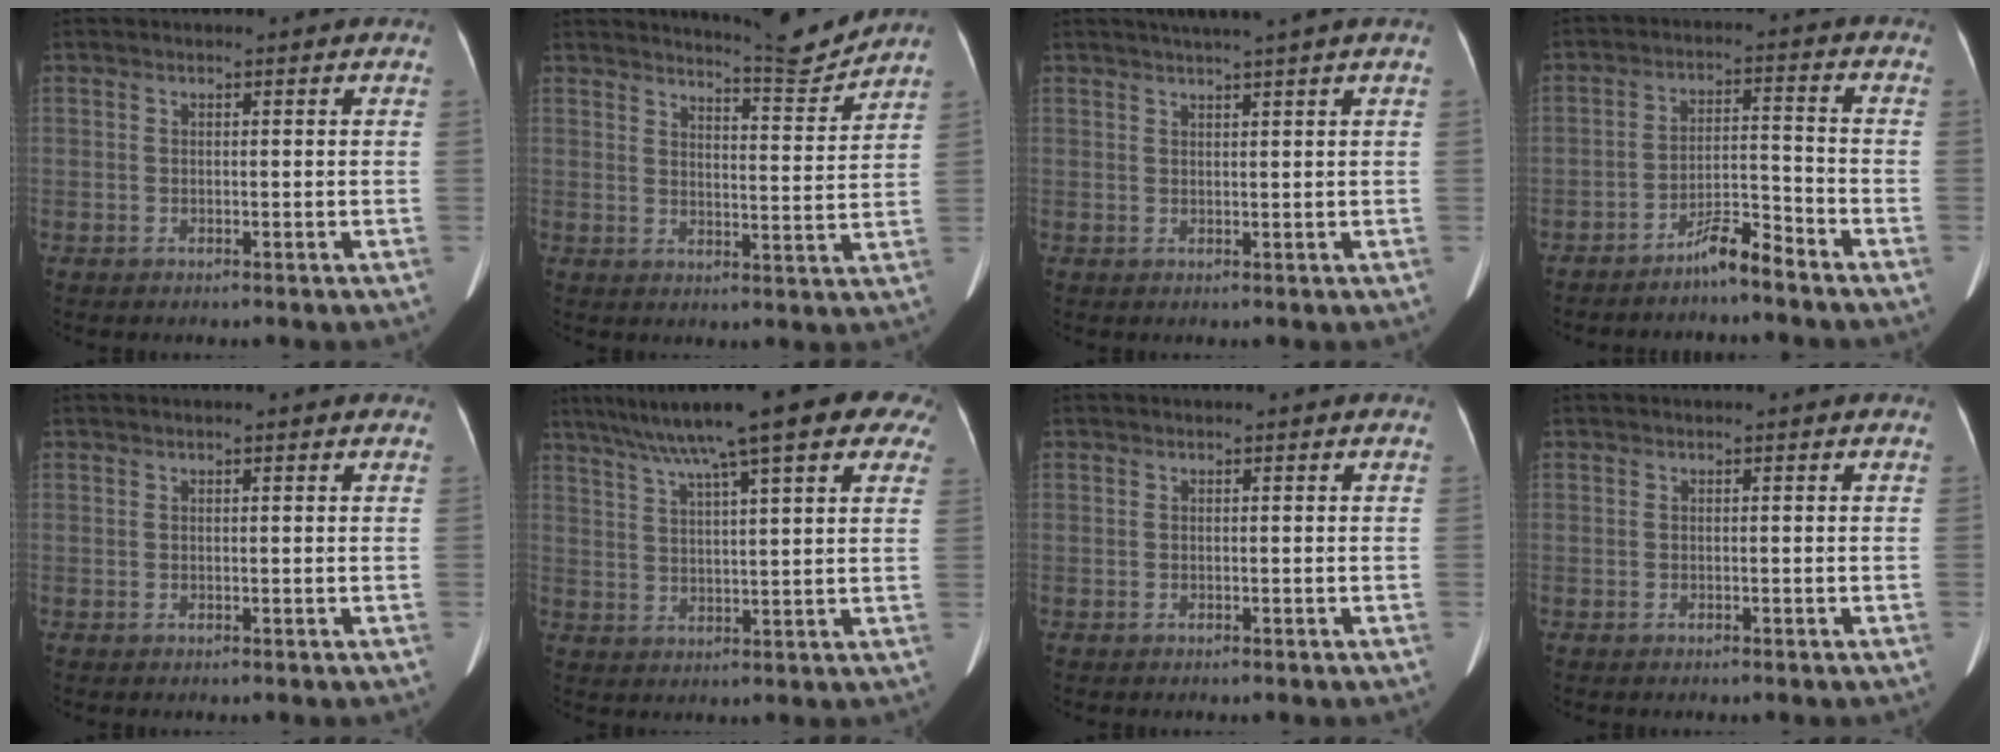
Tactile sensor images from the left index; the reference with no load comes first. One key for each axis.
{"total": 7.5, "fx": 7.4, "fy": -1.1, "fz": 0.5, "tx": -0.024, "ty": -0.032, "tz": 0.105}
{"total": 4.0, "fx": 3.1, "fy": -1.1, "fz": 2.3, "tx": -0.029, "ty": 0.011, "tz": 0.049}
{"total": 5.3, "fx": -4.7, "fy": 0.1, "fz": 2.5, "tx": -0.044, "ty": -0.009, "tz": -0.087}
{"total": 1.6, "fx": 1.2, "fy": 0.2, "fz": 1.0, "tx": -0.013, "ty": 0.016, "tz": 0.015}
{"total": 20.5, "fx": 14.3, "fy": 2.8, "fz": 14.5, "tx": -0.231, "ty": 0.056, "tz": 0.190}
{"total": 0.0}
{"total": 0.0}